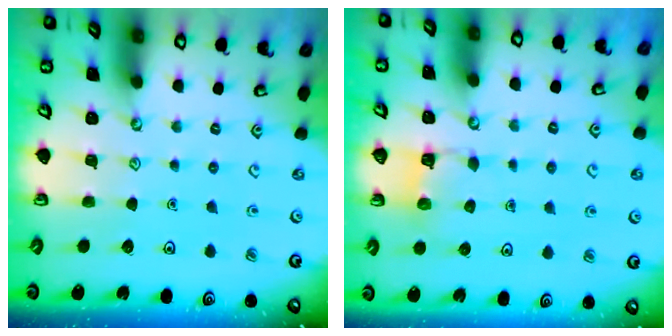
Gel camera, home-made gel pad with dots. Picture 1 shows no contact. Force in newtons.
{"total": 3.9, "press": 3.9, "slide": 0.3}